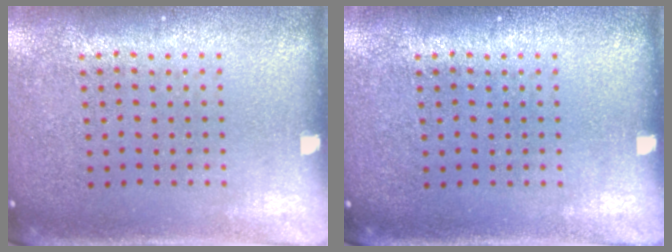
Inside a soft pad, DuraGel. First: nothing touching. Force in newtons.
{"total": 0.0}